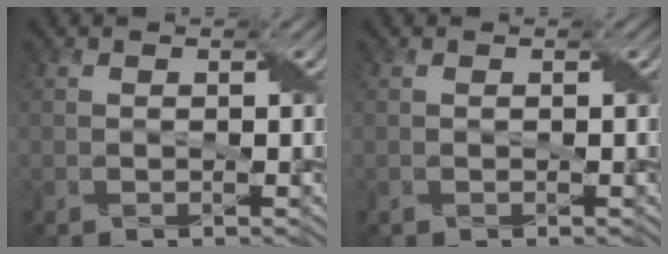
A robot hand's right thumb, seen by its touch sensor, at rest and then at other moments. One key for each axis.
{"total": 0.0}